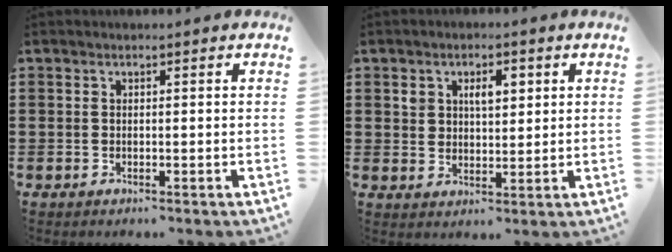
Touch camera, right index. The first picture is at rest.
{"total": 3.9, "force": [1.5, 2.6, 2.6], "torque": [-0.044, 0.006, 0.021]}